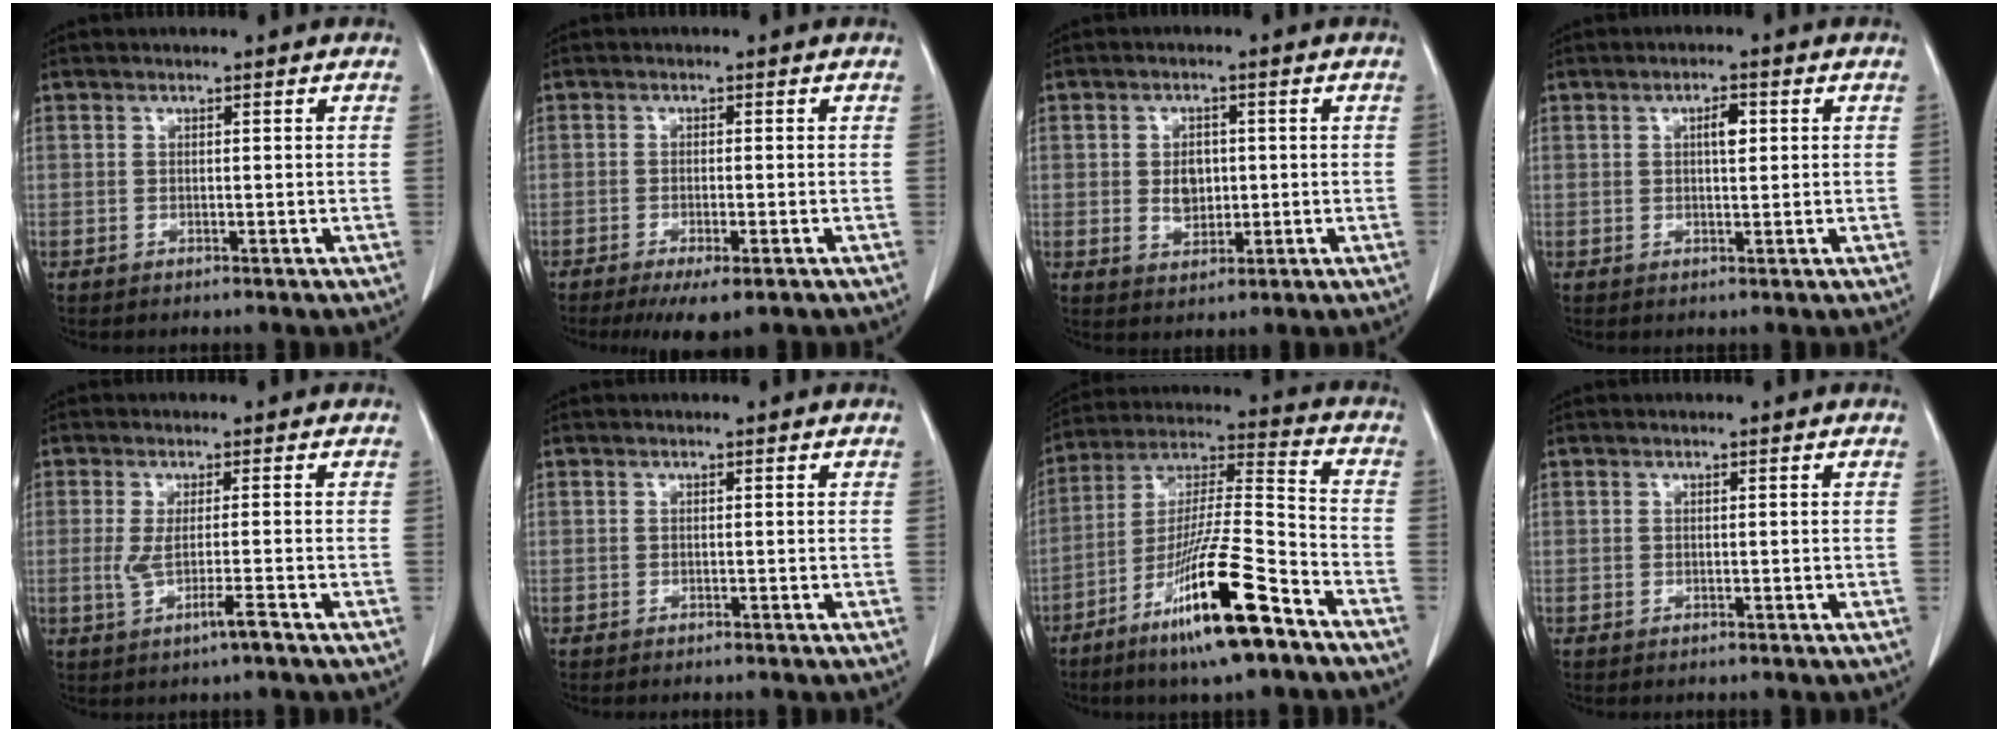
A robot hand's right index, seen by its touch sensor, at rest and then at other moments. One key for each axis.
{"total": 5.4, "fx": -3.4, "fy": 1.0, "fz": 4.0, "tx": -0.058, "ty": -0.014, "tz": -0.049}
{"total": 4.1, "fx": 0.0, "fy": 2.9, "fz": 2.8, "tx": -0.047, "ty": 0.004, "tz": 0.008}
{"total": 2.7, "fx": 0.7, "fy": 0.9, "fz": 2.4, "tx": -0.040, "ty": 0.002, "tz": 0.011}
{"total": 4.2, "fx": -1.6, "fy": -0.4, "fz": 3.8, "tx": -0.070, "ty": -0.013, "tz": -0.029}
{"total": 0.0}
{"total": 18.0, "fx": -10.5, "fy": 1.2, "fz": 14.6, "tx": -0.287, "ty": -0.034, "tz": -0.189}
{"total": 0.0}